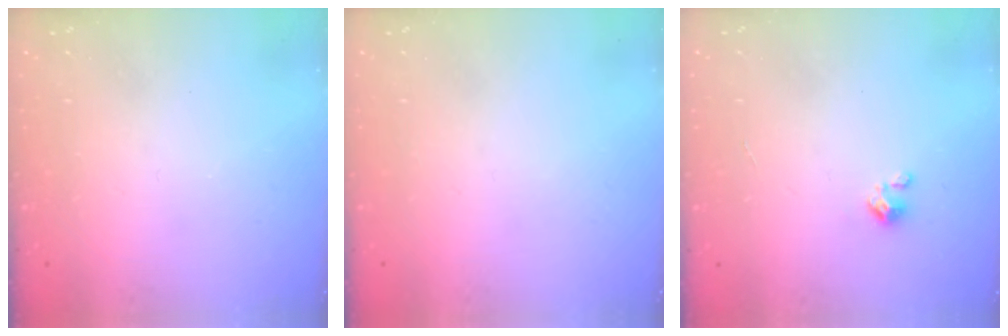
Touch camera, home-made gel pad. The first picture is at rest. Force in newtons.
{"total": 0.0}
{"total": 1.6, "press": 1.6, "slide": 0.4}